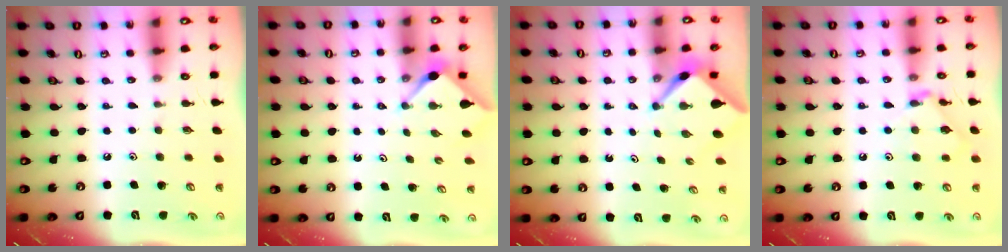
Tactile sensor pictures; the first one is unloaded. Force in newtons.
{"total": 2.9, "press": 2.9, "slide": 0.4}
{"total": 2.8, "press": 2.7, "slide": 0.3}
{"total": 8.3, "press": 8.3, "slide": 0.5}